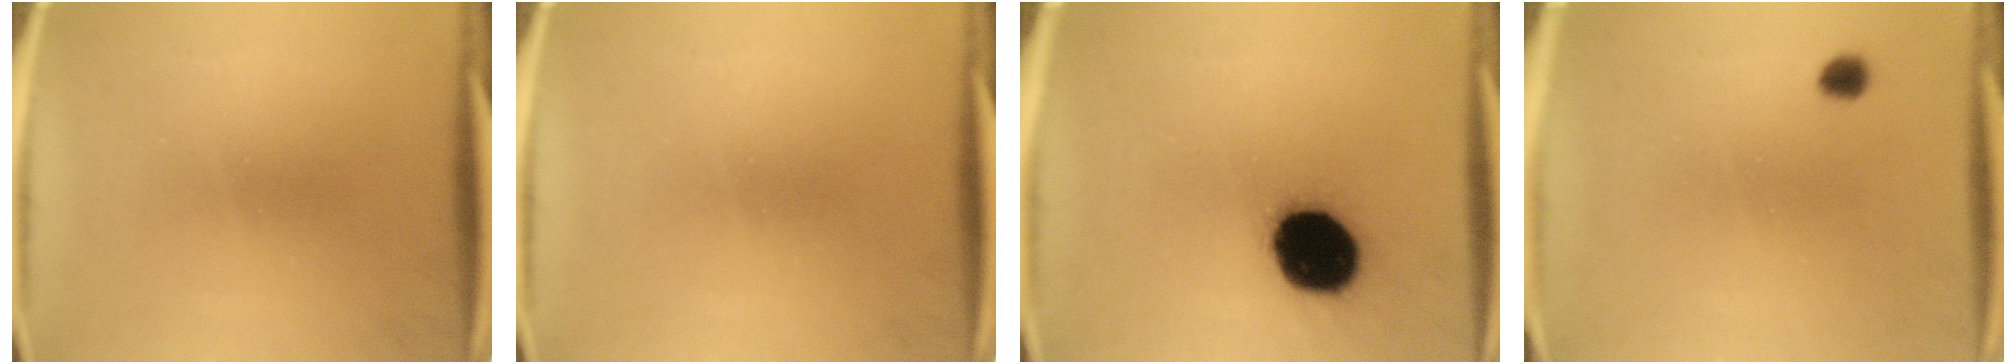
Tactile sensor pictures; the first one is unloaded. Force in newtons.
{"total": 0.0}
{"total": 19.6}
{"total": 1.9}